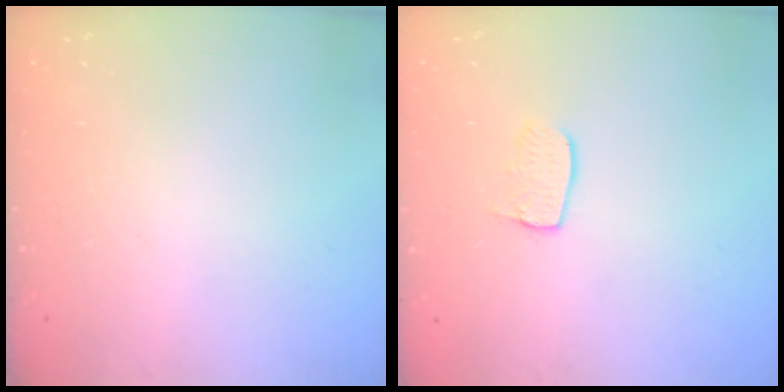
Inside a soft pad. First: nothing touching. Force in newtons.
{"total": 6.8, "press": 6.8, "slide": 0.4}